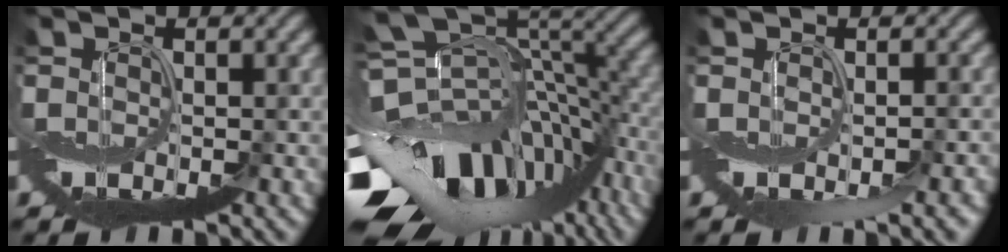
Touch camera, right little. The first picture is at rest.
{"total": 14.4, "force": [-6.3, 9.6, 8.7], "torque": [-0.176, -0.001, -0.085]}
{"total": 2.5, "force": [-1.3, 0.6, 2.0], "torque": [-0.026, -0.007, -0.011]}